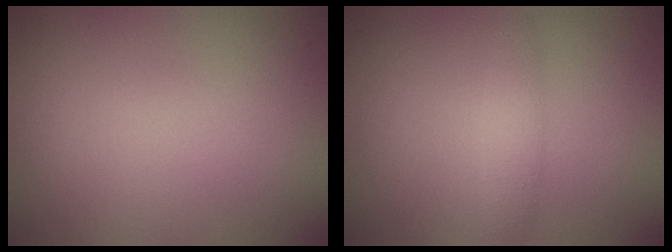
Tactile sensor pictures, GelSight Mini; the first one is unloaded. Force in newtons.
{"total": 1.8, "press": 1.8, "slide": 0.1}